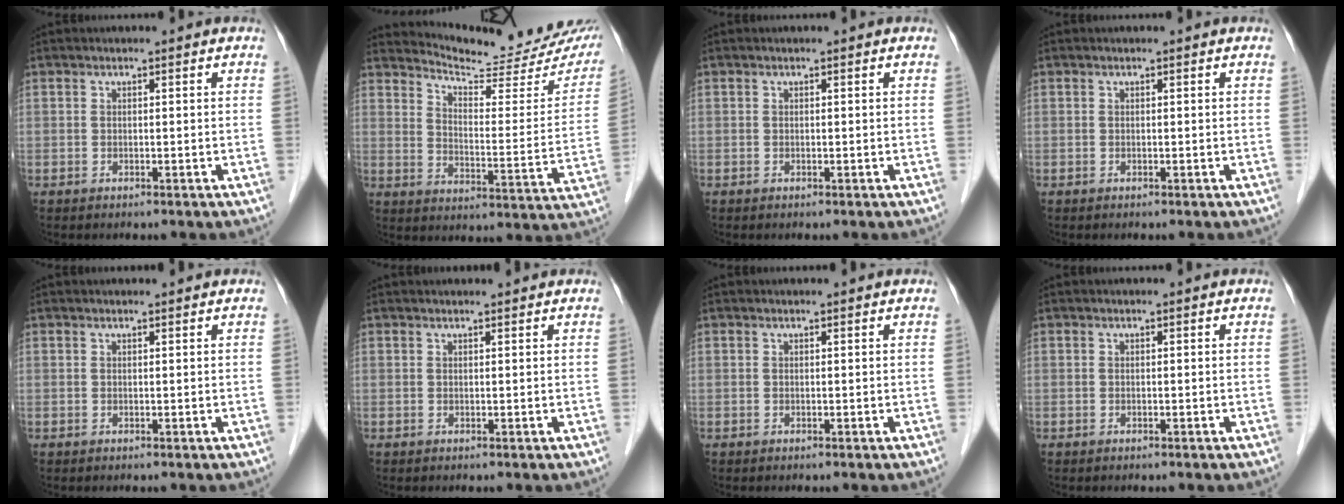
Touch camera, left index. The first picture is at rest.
{"total": 18.2, "force": [17.2, 2.4, 5.6], "torque": [-0.079, -0.068, 0.213]}
{"total": 0.0}
{"total": 0.0}
{"total": 1.0, "force": [1.0, 0.1, 0.2], "torque": [-0.008, 0.008, 0.016]}
{"total": 2.2, "force": [2.1, 0.2, 0.4], "torque": [-0.008, 0.017, 0.029]}
{"total": 0.6, "force": [0.6, 0.1, 0.1], "torque": [-0.005, 0.004, 0.007]}
{"total": 0.0}